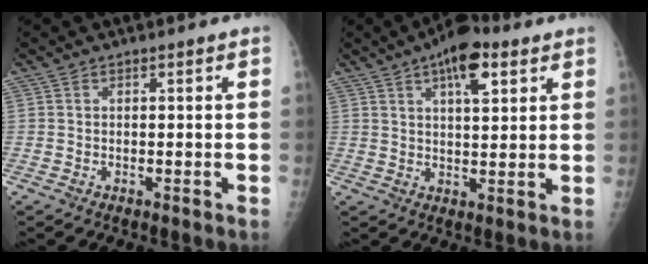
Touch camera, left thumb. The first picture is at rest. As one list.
[{"total": 9.9, "force": [5.1, 4.0, 7.6], "torque": [-0.098, -0.011, 0.077]}]